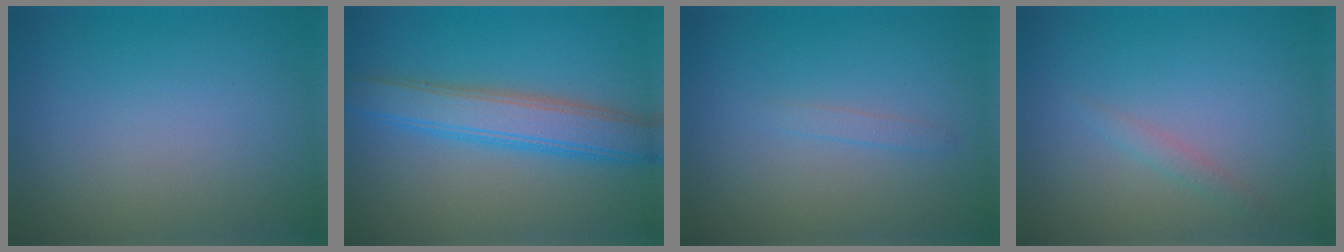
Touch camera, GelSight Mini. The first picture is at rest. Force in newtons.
{"total": 5.1, "press": 5.1, "slide": 0.0}
{"total": 0.8, "press": 0.8, "slide": 0.0}
{"total": 1.0, "press": 1.0, "slide": 0.0}